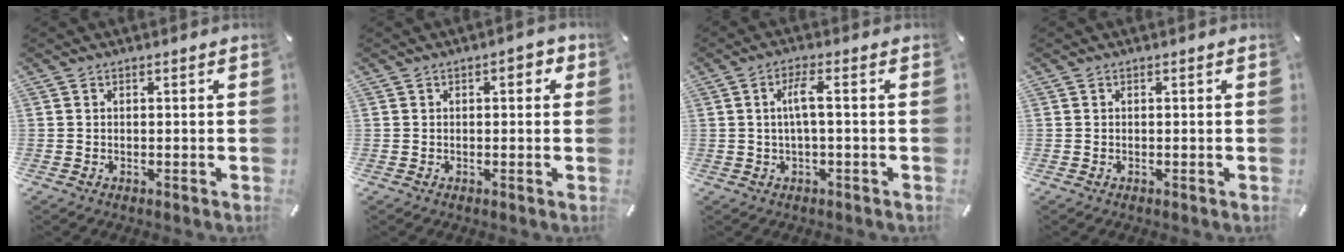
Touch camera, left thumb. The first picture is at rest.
{"total": 2.5, "force": [0.5, 1.3, 2.1], "torque": [-0.026, 0.003, 0.003]}
{"total": 5.3, "force": [0.3, 0.9, 5.3], "torque": [-0.108, 0.003, -0.002]}
{"total": 0.0}